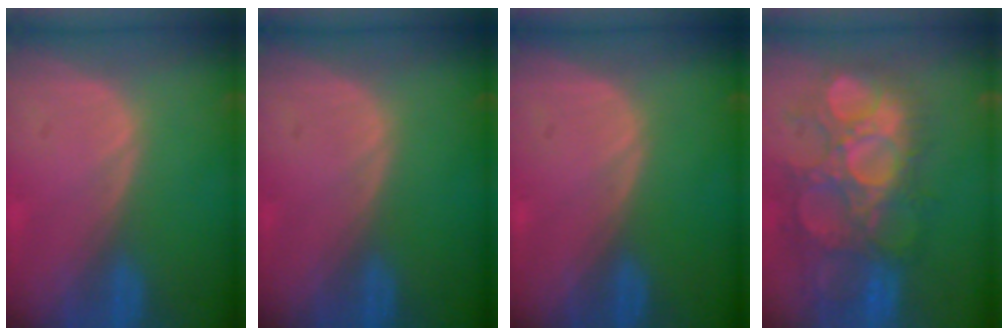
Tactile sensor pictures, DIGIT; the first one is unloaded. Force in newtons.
{"total": 0.0}
{"total": 0.0}
{"total": 12.2, "press": 11.5, "slide": 4.1}